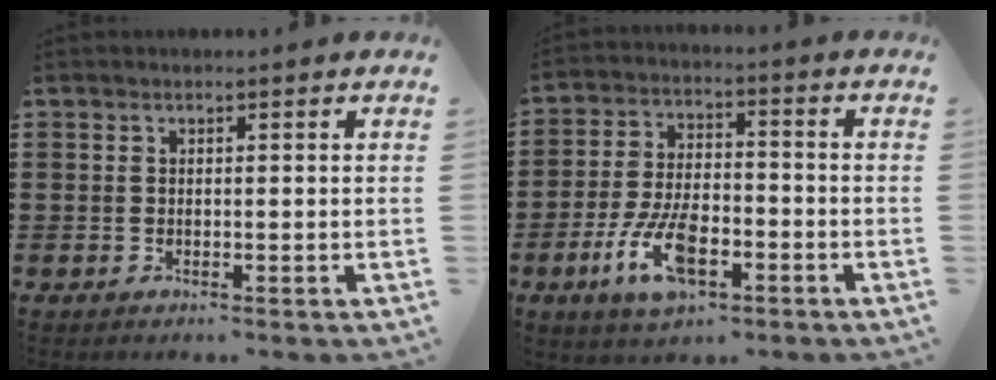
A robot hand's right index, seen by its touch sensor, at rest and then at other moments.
{"total": 9.7, "force": [-4.4, 4.2, 7.6], "torque": [-0.173, -0.006, -0.081]}